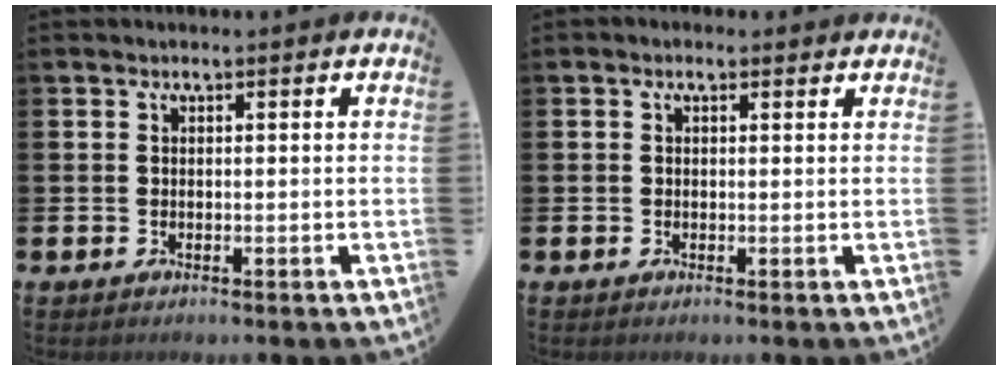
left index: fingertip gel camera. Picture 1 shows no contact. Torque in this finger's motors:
{"motor_torque": [1.56, -0.58, 0.64, 0.10]}